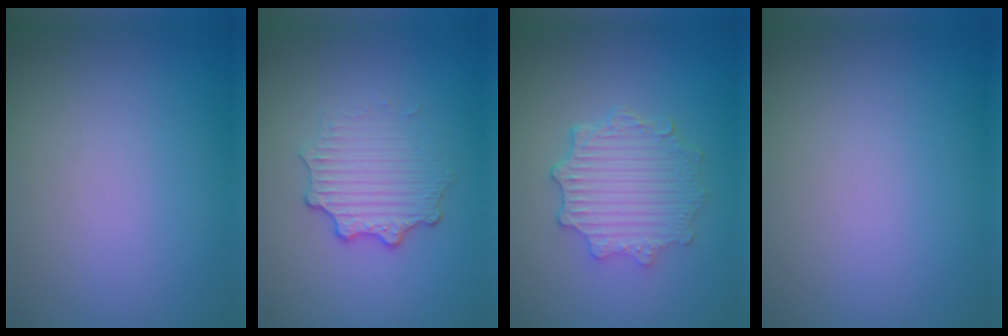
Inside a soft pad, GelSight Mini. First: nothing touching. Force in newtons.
{"total": 3.3, "press": 2.5, "slide": 2.2}
{"total": 4.6, "press": 3.7, "slide": 2.7}
{"total": 0.0}